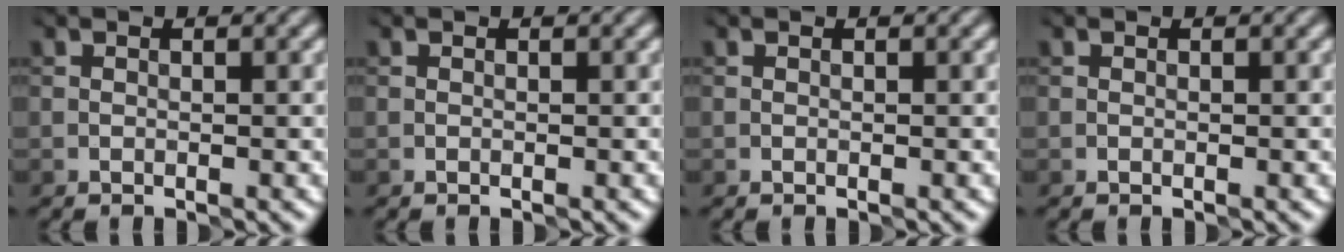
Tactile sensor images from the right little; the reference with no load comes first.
{"total": 0.0}
{"total": 0.0}
{"total": 0.0}